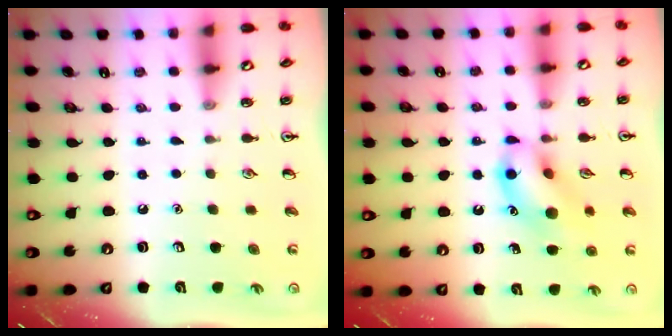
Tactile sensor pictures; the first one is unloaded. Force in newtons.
{"total": 11.7, "press": 11.6, "slide": 1.6}